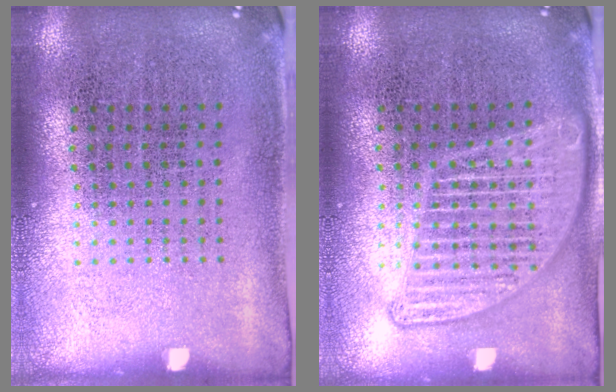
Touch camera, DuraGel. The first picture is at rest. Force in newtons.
{"total": 1.7, "press": 1.7, "slide": 0.2}